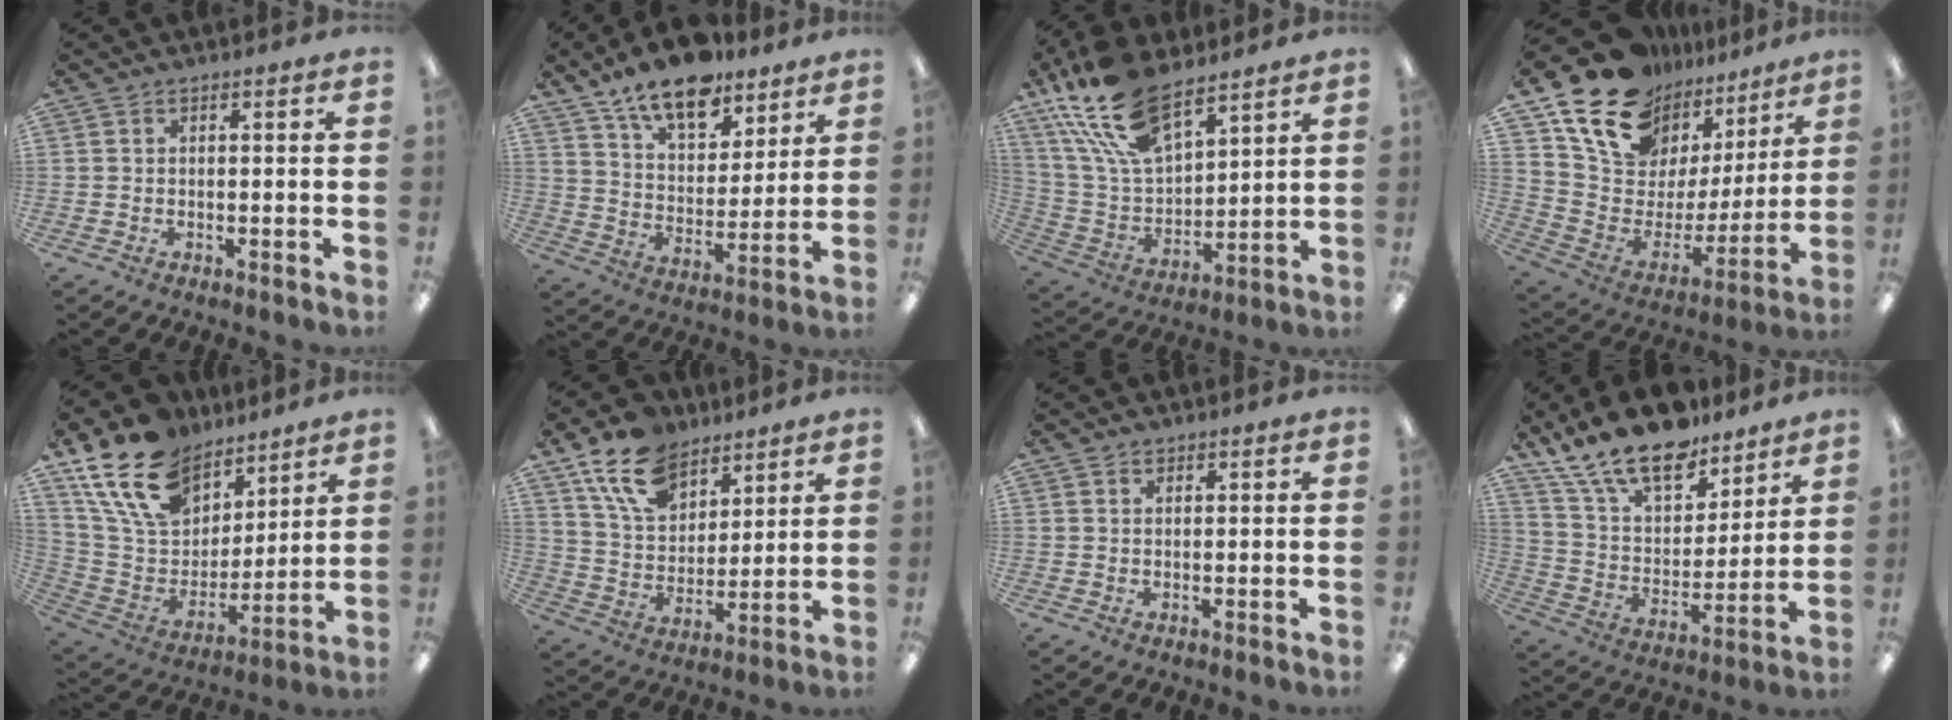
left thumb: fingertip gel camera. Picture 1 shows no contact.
{"total": 15.2, "force": [11.9, 6.8, 6.7], "torque": [-0.115, -0.071, 0.213]}
{"total": 21.0, "force": [14.0, 9.8, 12.2], "torque": [-0.273, -0.067, 0.255]}
{"total": 18.4, "force": [14.9, 9.3, 5.6], "torque": [-0.123, -0.118, 0.273]}
{"total": 20.0, "force": [12.8, 12.5, 8.9], "torque": [-0.180, -0.062, 0.243]}
{"total": 15.8, "force": [10.3, 9.5, 7.2], "torque": [-0.135, -0.043, 0.197]}
{"total": 1.0, "force": [0.8, 0.6, 0.0], "torque": [-0.001, 0.001, 0.015]}
{"total": 19.5, "force": [14.8, 8.7, 9.2], "torque": [-0.170, -0.089, 0.266]}